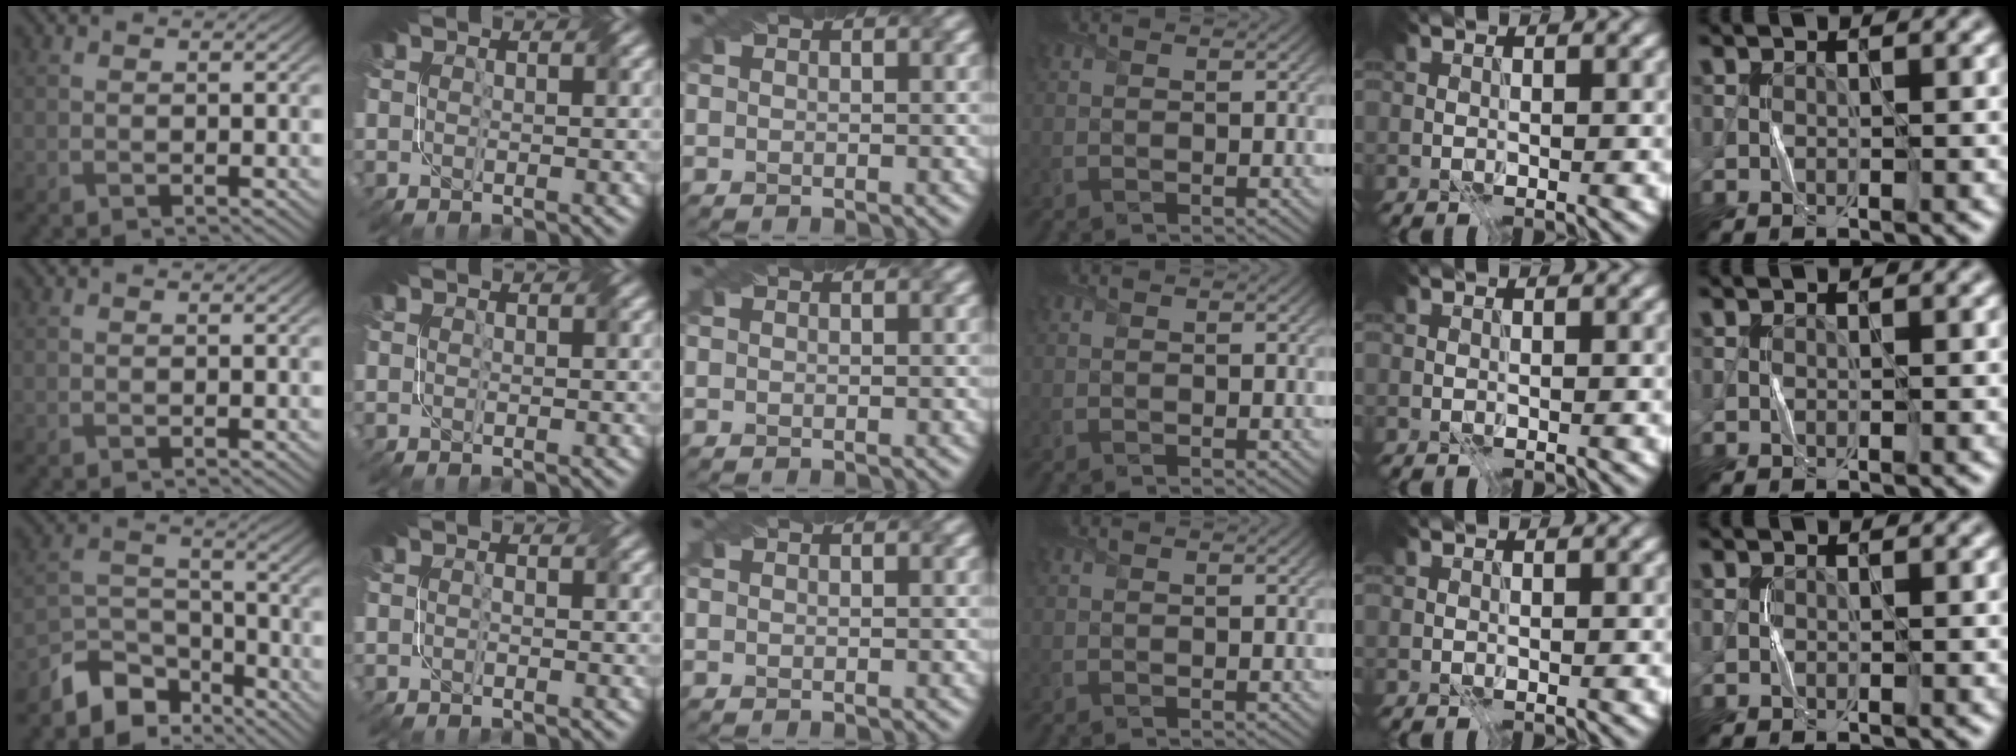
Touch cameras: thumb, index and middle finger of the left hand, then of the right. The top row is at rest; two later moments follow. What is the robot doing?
{"motion": "fold", "object": "paper"}